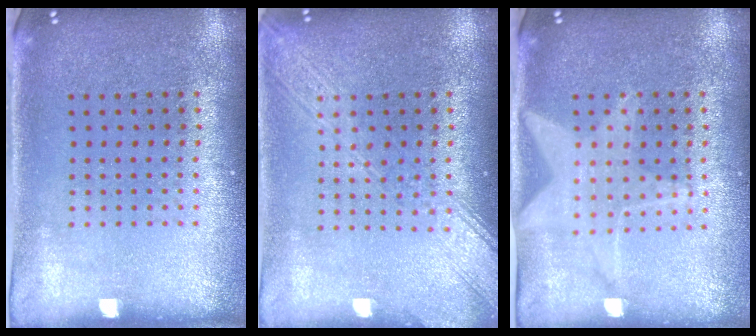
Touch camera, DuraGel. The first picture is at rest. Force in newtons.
{"total": 3.5, "press": 3.4, "slide": 0.5}
{"total": 1.5, "press": 1.5, "slide": 0.3}